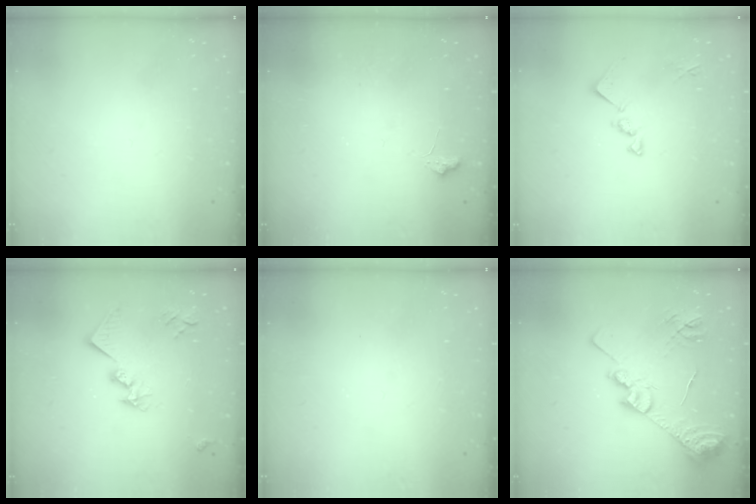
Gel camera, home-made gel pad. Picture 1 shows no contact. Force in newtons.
{"total": 6.0, "press": 5.9, "slide": 0.9}
{"total": 11.1, "press": 11.1, "slide": 0.2}
{"total": 15.7, "press": 15.7, "slide": 0.5}
{"total": 1.1, "press": 1.0, "slide": 0.1}
{"total": 18.3, "press": 18.2, "slide": 1.9}